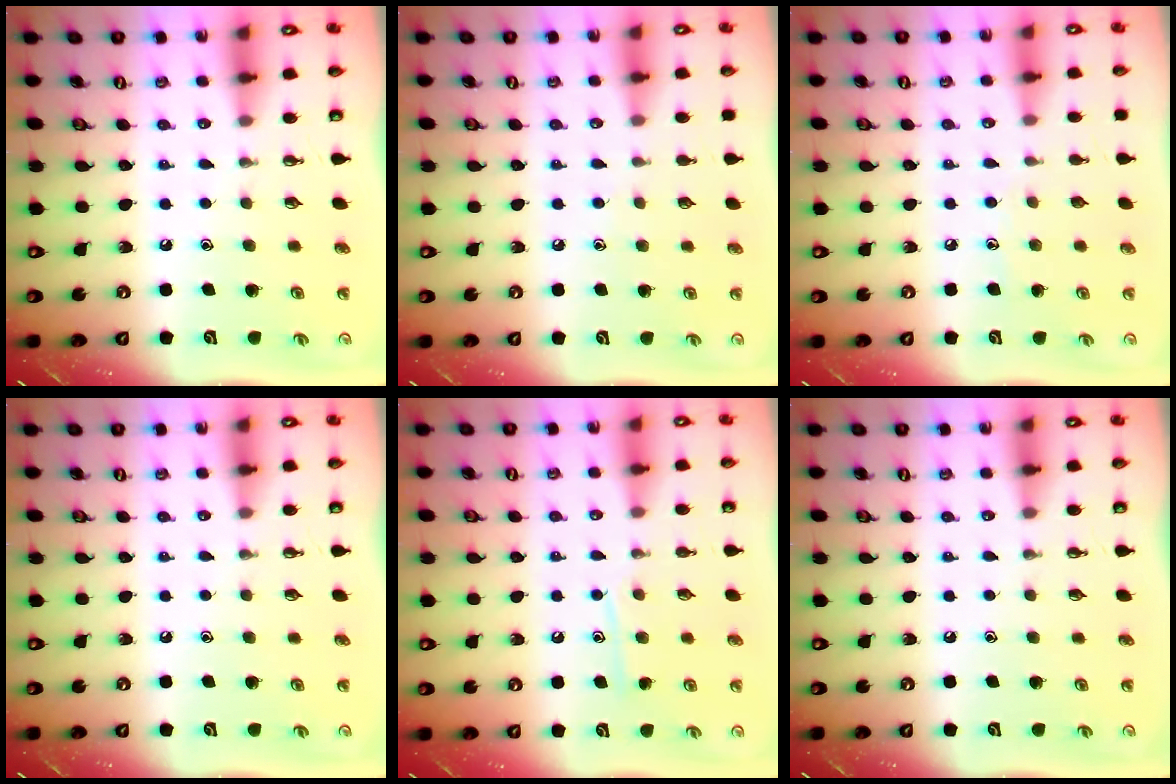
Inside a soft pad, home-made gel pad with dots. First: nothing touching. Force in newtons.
{"total": 4.1, "press": 4.1, "slide": 0.4}
{"total": 4.5, "press": 4.5, "slide": 0.5}
{"total": 0.0}
{"total": 7.9, "press": 7.9, "slide": 0.6}
{"total": 0.0}